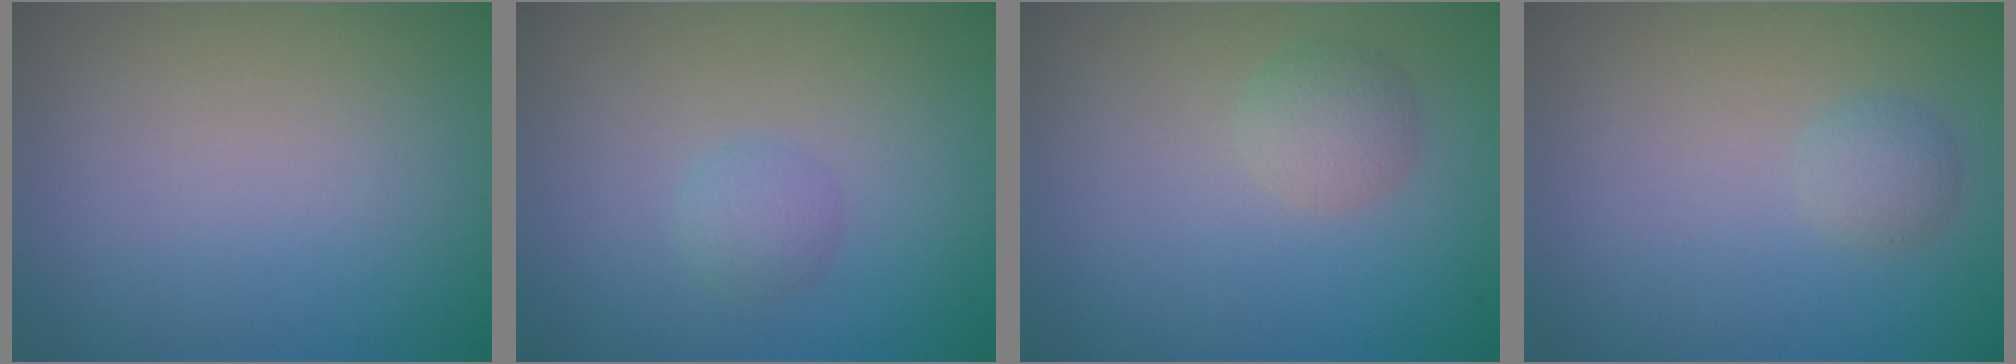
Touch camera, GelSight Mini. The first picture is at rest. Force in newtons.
{"total": 1.5, "press": 1.5, "slide": 0.1}
{"total": 2.0, "press": 2.0, "slide": 0.1}
{"total": 1.3, "press": 1.3, "slide": 0.2}